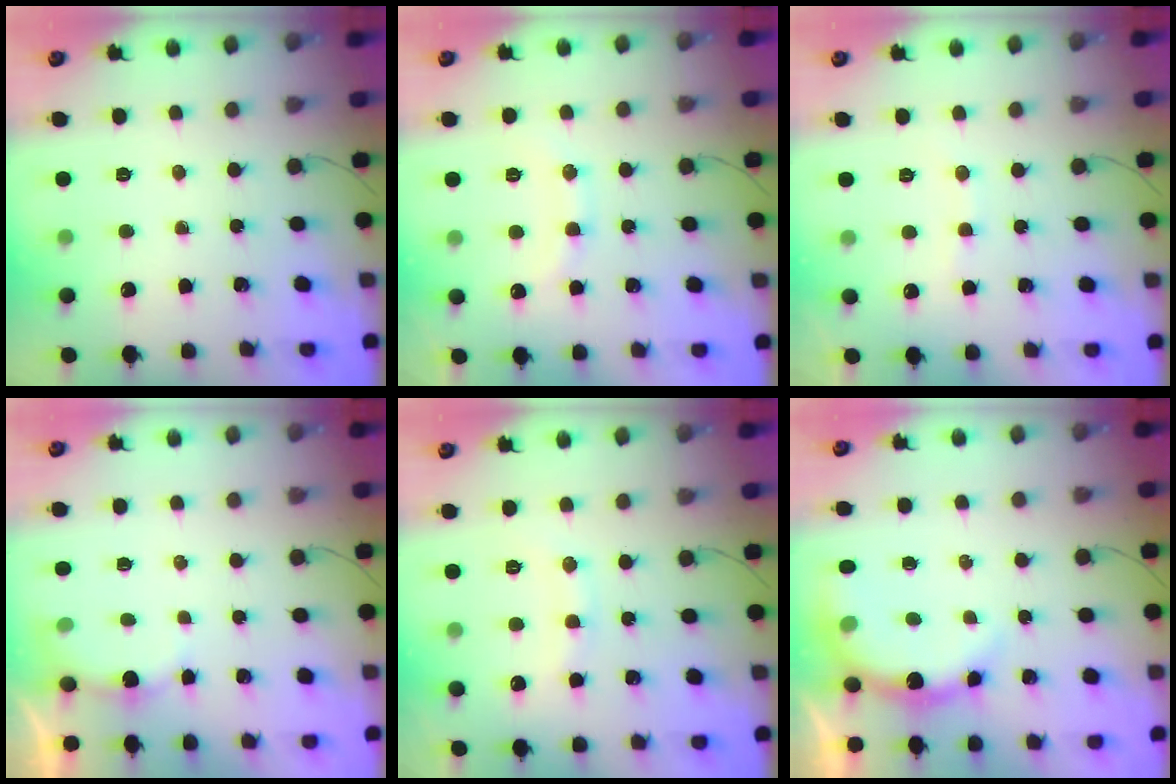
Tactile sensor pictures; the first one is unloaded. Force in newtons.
{"total": 9.7, "press": 9.7, "slide": 1.1}
{"total": 5.6, "press": 5.5, "slide": 0.8}
{"total": 4.9, "press": 4.9, "slide": 0.7}
{"total": 9.0, "press": 8.9, "slide": 1.2}
{"total": 8.8, "press": 8.7, "slide": 1.0}